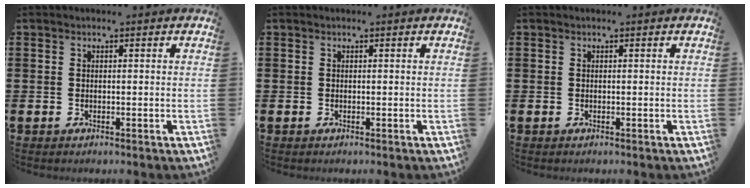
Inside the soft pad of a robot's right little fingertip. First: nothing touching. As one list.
[{"total": 0.0}, {"total": 0.0}]